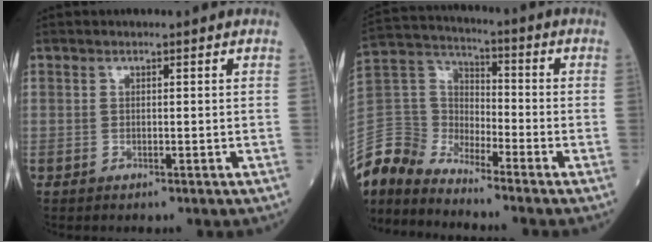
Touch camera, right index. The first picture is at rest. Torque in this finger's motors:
{"motor_torque": [0.25, -0.71, 0.04, -0.09]}